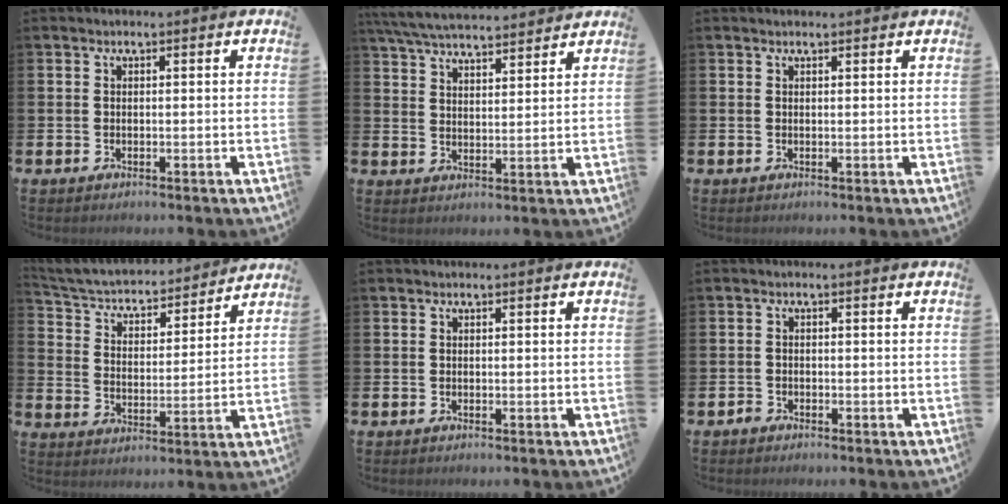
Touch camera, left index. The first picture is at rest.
{"total": 6.4, "force": [6.2, 0.7, 1.3], "torque": [-0.048, -0.032, 0.113]}
{"total": 0.7, "force": [0.7, 0.1, 0.2], "torque": [0.009, -0.005, 0.010]}
{"total": 4.7, "force": [4.4, 1.5, 1.0], "torque": [-0.050, -0.039, 0.068]}
{"total": 0.0}
{"total": 1.1, "force": [-0.9, 0.6, 0.0], "torque": [-0.007, 0.004, -0.020]}